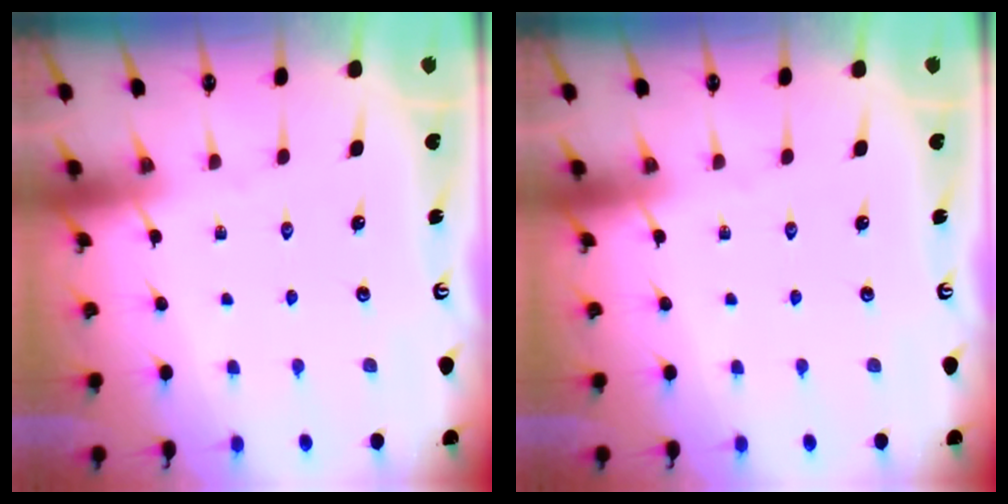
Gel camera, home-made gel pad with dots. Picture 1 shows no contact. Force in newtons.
{"total": 0.0}